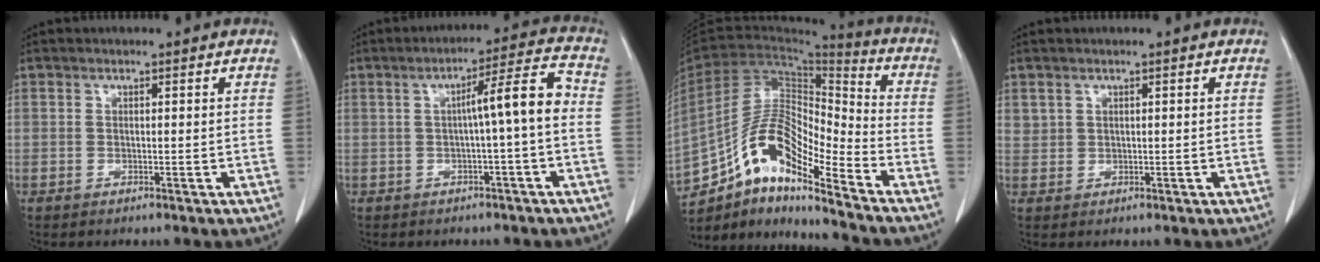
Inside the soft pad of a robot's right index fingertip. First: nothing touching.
{"total": 7.0, "force": [-0.6, -0.3, 7.0], "torque": [-0.103, 0.021, -0.008]}
{"total": 14.5, "force": [-10.3, 3.4, 9.7], "torque": [-0.182, 0.036, -0.182]}
{"total": 1.5, "force": [0.8, 1.3, 0.2], "torque": [0.009, 0.008, 0.013]}